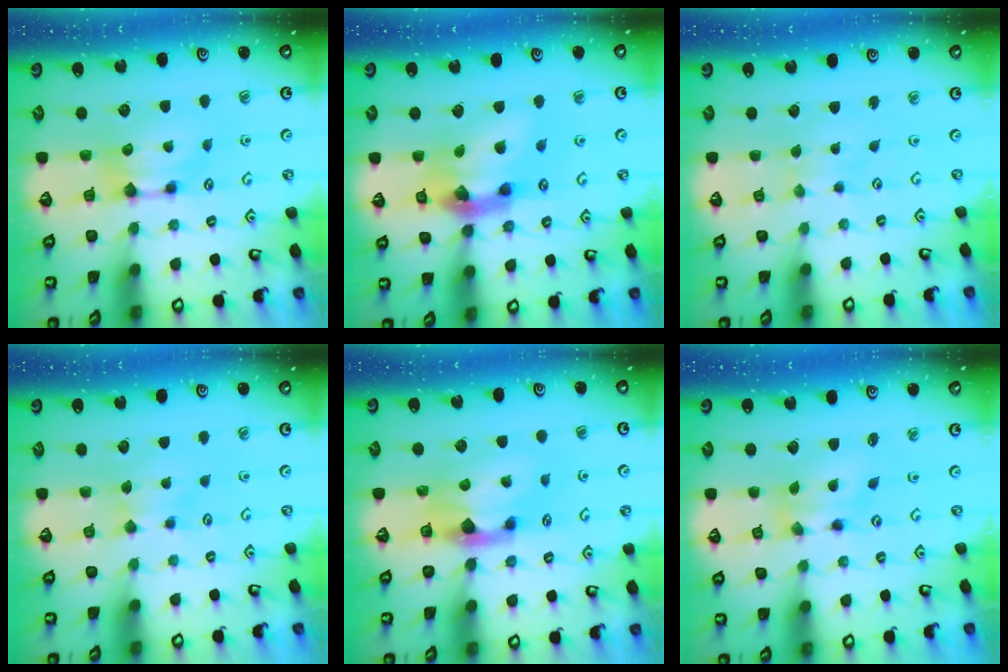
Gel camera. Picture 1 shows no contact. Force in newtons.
{"total": 8.8, "press": 8.4, "slide": 2.7}
{"total": 2.3, "press": 2.3, "slide": 0.1}
{"total": 2.3, "press": 2.2, "slide": 0.6}
{"total": 2.2, "press": 1.9, "slide": 1.2}
{"total": 3.4, "press": 3.0, "slide": 1.7}